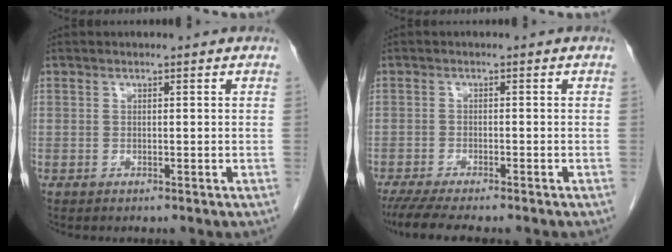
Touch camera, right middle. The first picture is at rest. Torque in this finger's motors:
{"motor_torque": [0.55, -0.39, 0.08, 0.04]}